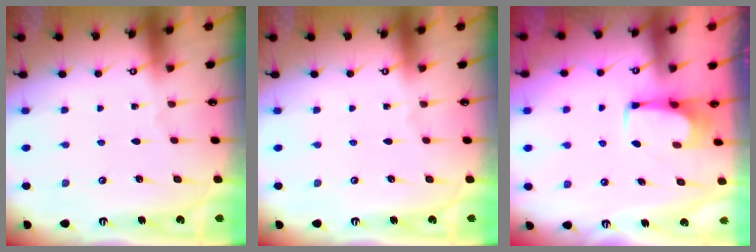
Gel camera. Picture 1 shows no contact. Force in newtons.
{"total": 0.0}
{"total": 4.0, "press": 3.9, "slide": 0.4}